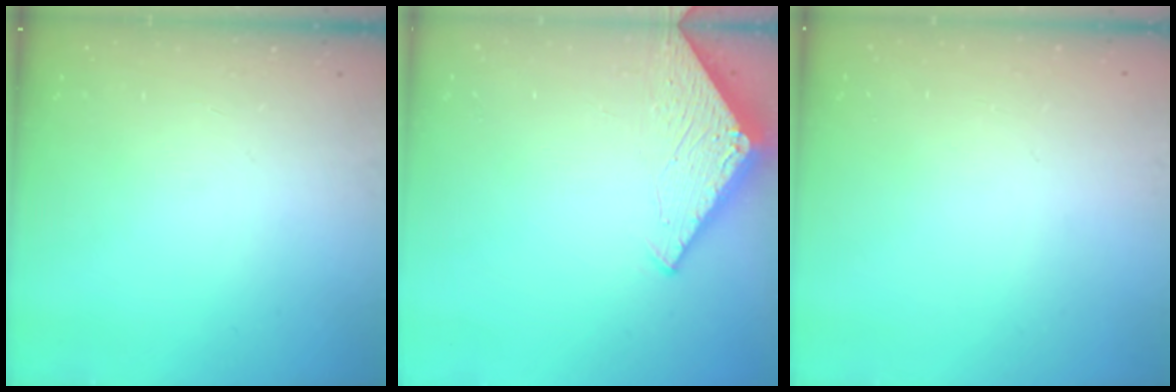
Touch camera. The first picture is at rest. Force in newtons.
{"total": 2.8, "press": 2.8, "slide": 0.2}
{"total": 0.0}